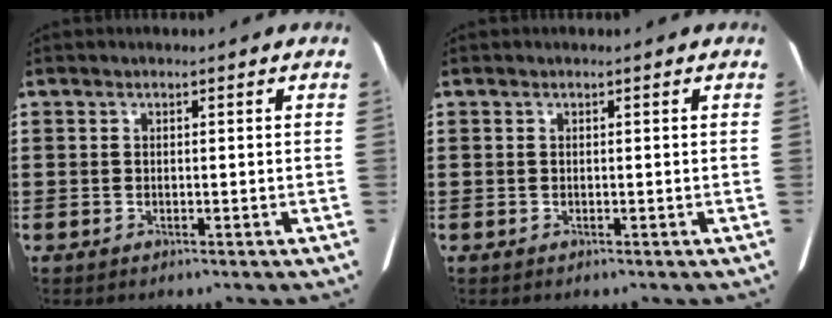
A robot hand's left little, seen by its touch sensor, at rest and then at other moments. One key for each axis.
{"total": 0.0}